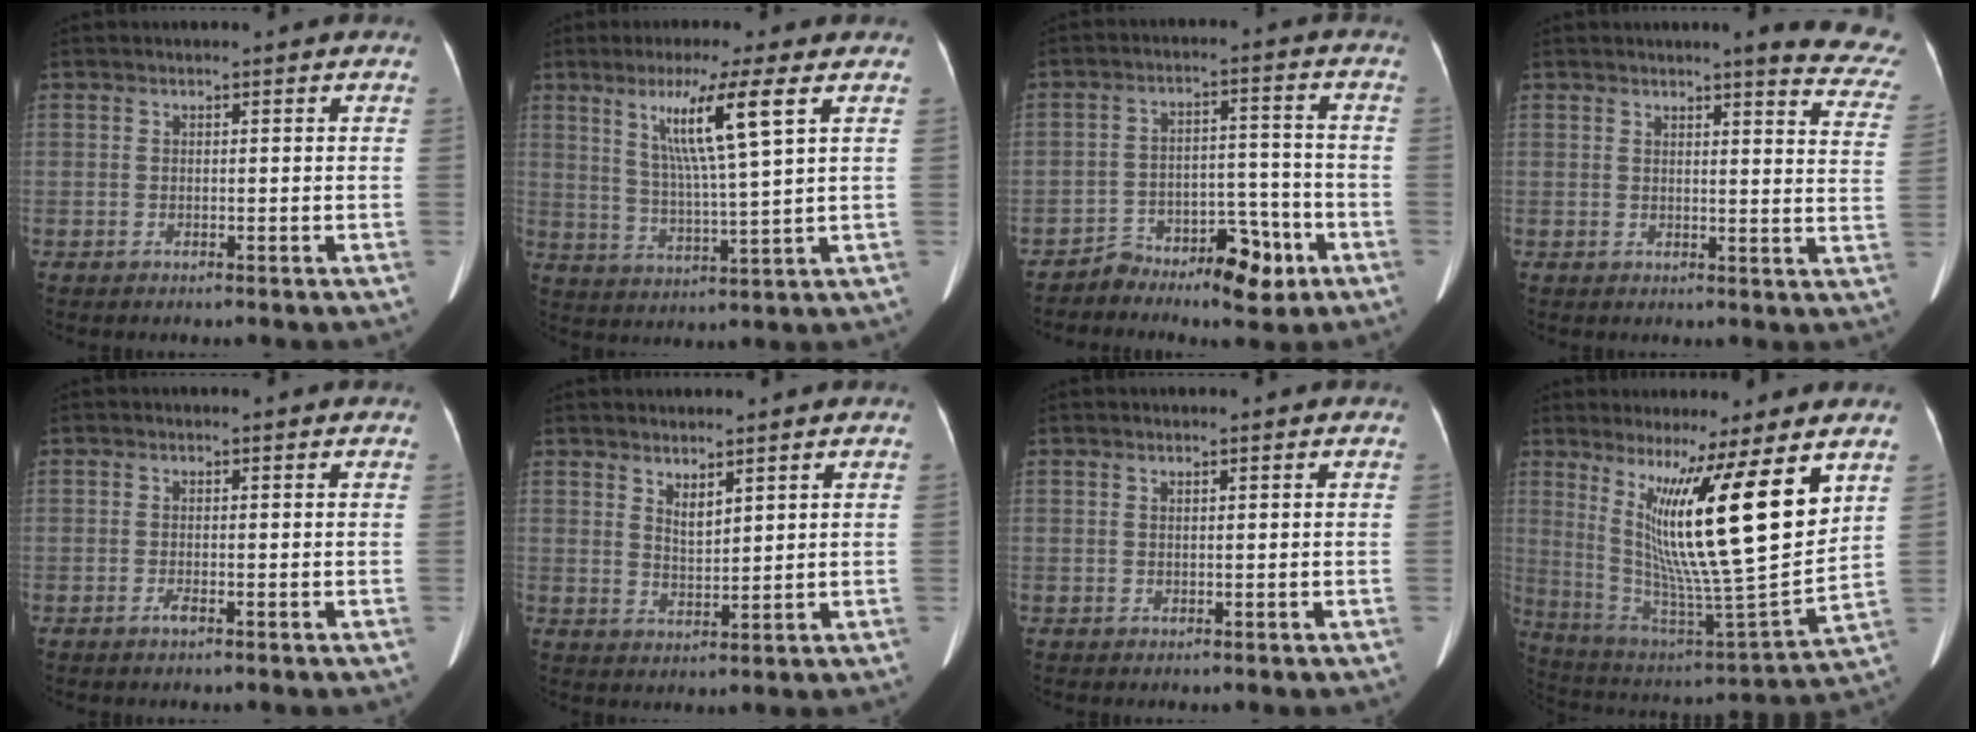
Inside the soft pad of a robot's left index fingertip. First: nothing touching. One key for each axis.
{"total": 9.8, "fx": 4.3, "fy": -1.0, "fz": 8.7, "tx": -0.162, "ty": -0.005, "tz": 0.082}
{"total": 7.3, "fx": -5.5, "fy": 3.2, "fz": 3.6, "tx": -0.042, "ty": 0.017, "tz": -0.085}
{"total": 11.5, "fx": 10.1, "fy": 1.0, "fz": 5.5, "tx": -0.035, "ty": -0.059, "tz": 0.081}
{"total": 0.9, "fx": -0.6, "fy": 0.0, "fz": 0.7, "tx": -0.010, "ty": -0.008, "tz": -0.012}
{"total": 2.8, "fx": 2.0, "fy": 0.8, "fz": 1.8, "tx": -0.035, "ty": -0.018, "tz": 0.044}
{"total": 0.0}
{"total": 18.2, "fx": 7.9, "fy": -0.4, "fz": 16.4, "tx": -0.290, "ty": -0.031, "tz": 0.141}